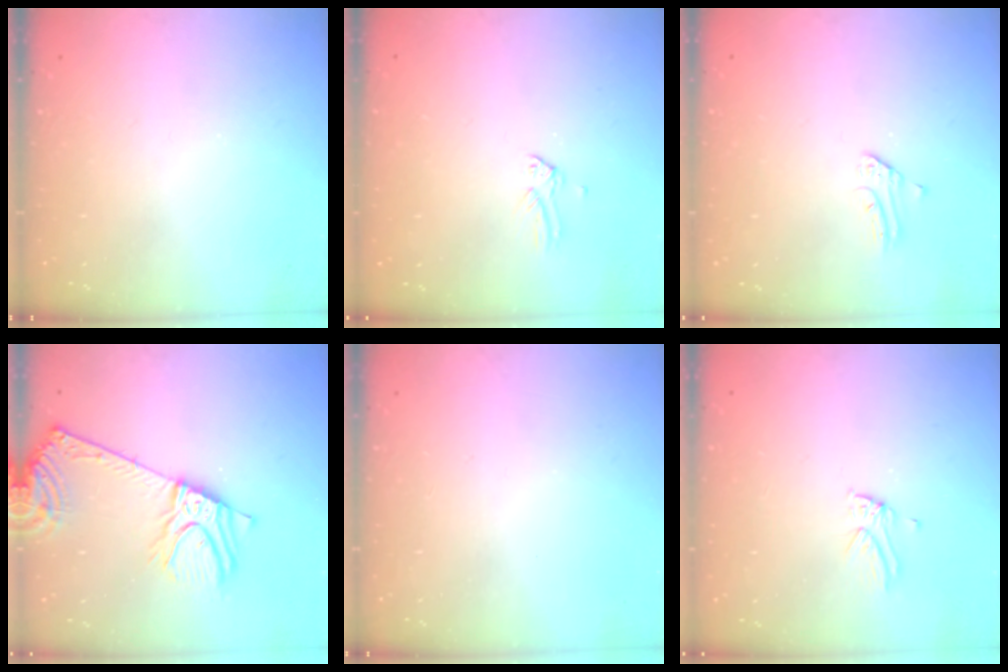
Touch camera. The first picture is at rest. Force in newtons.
{"total": 0.0}
{"total": 2.2, "press": 2.2, "slide": 0.2}
{"total": 15.4, "press": 14.9, "slide": 3.7}
{"total": 0.0}
{"total": 2.1, "press": 2.1, "slide": 0.1}